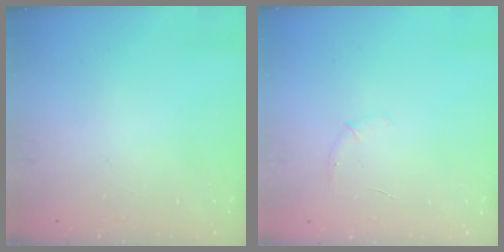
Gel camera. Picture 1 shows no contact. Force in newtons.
{"total": 3.8, "press": 3.6, "slide": 1.2}